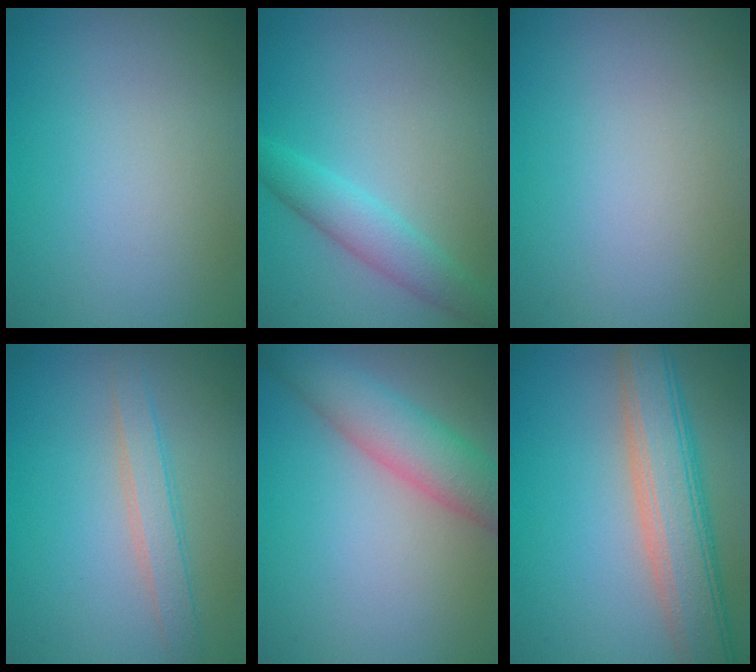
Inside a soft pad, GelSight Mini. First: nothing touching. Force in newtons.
{"total": 3.0, "press": 3.0, "slide": 0.1}
{"total": 0.0}
{"total": 2.4, "press": 2.4, "slide": 0.1}
{"total": 5.2, "press": 5.2, "slide": 0.3}
{"total": 6.9, "press": 6.9, "slide": 0.5}